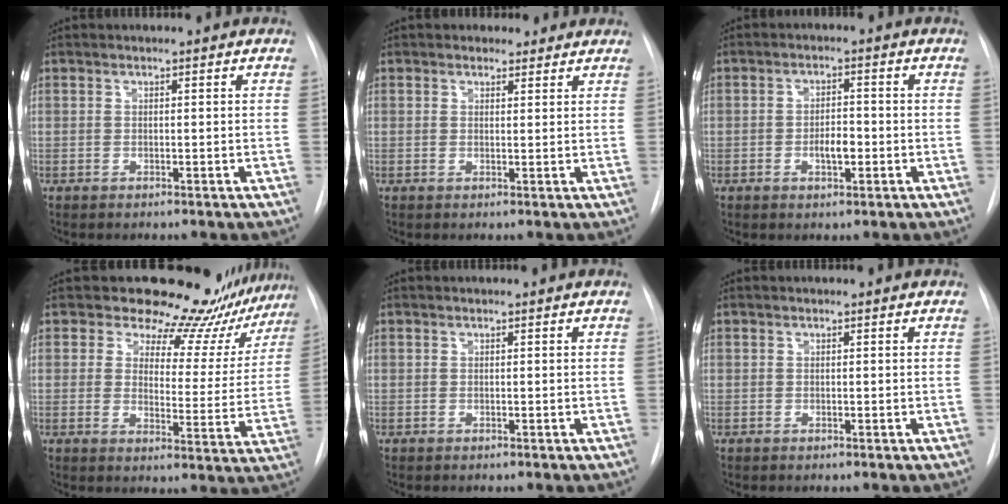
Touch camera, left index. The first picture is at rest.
{"total": 2.6, "force": [2.1, 1.5, 0.0], "torque": [0.006, 0.006, 0.021]}
{"total": 3.5, "force": [-1.1, 1.5, 3.0], "torque": [-0.049, 0.004, -0.016]}
{"total": 17.3, "force": [16.3, 5.0, 2.7], "torque": [-0.006, -0.069, 0.172]}
{"total": 0.0}
{"total": 0.0}